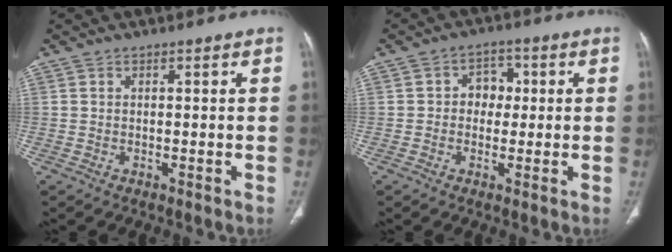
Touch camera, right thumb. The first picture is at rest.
{"total": 4.9, "force": [0.4, 4.0, 2.8], "torque": [-0.008, 0.011, -0.001]}